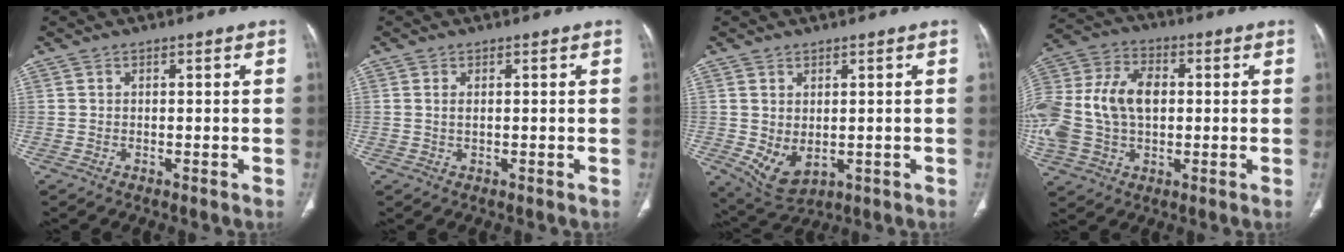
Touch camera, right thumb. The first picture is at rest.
{"total": 1.2, "force": [0.3, 0.6, 1.1], "torque": [-0.025, 0.000, 0.009]}
{"total": 6.5, "force": [-0.6, 4.1, 4.9], "torque": [-0.081, -0.009, 0.014]}
{"total": 19.9, "force": [0.7, 13.6, 14.5], "torque": [-0.330, 0.019, 0.018]}